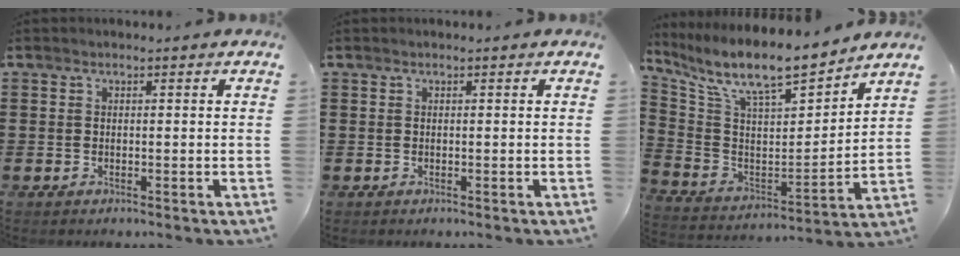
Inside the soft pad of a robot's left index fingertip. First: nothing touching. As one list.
[{"total": 0.0}, {"total": 10.1, "force": [8.6, 1.9, 4.9], "torque": [-0.124, -0.060, 0.143]}]